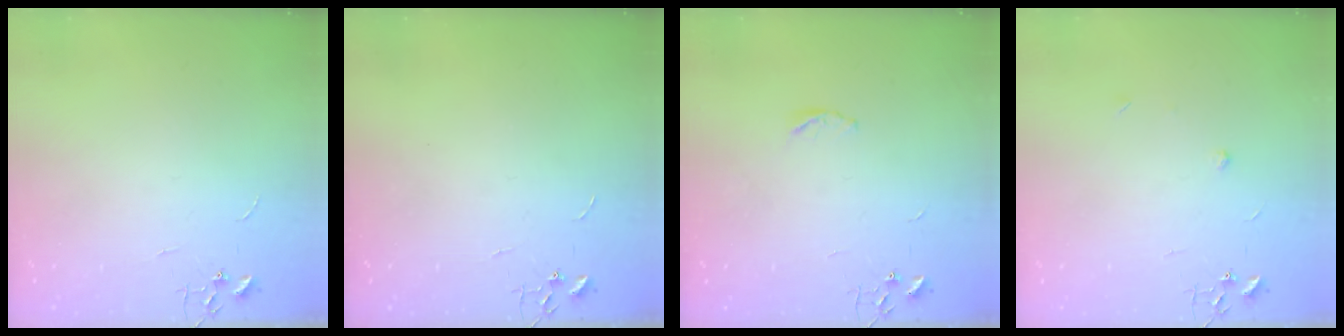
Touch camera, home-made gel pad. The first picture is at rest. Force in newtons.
{"total": 0.0}
{"total": 3.8, "press": 3.8, "slide": 0.6}
{"total": 4.8, "press": 4.8, "slide": 0.6}